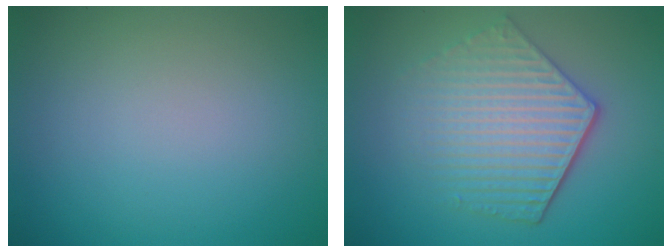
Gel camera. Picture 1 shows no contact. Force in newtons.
{"total": 5.6, "press": 4.2, "slide": 3.7}